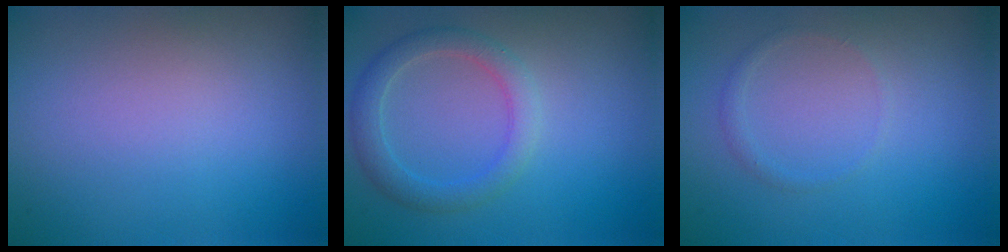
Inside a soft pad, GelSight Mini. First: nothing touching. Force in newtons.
{"total": 2.7, "press": 2.7, "slide": 0.1}
{"total": 0.7, "press": 0.7, "slide": 0.0}